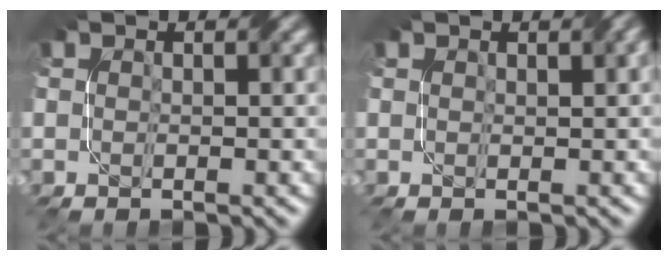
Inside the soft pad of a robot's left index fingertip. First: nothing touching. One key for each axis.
{"total": 1.0, "fx": 0.6, "fy": 0.1, "fz": 0.7, "tx": -0.008, "ty": 0.001, "tz": 0.010}